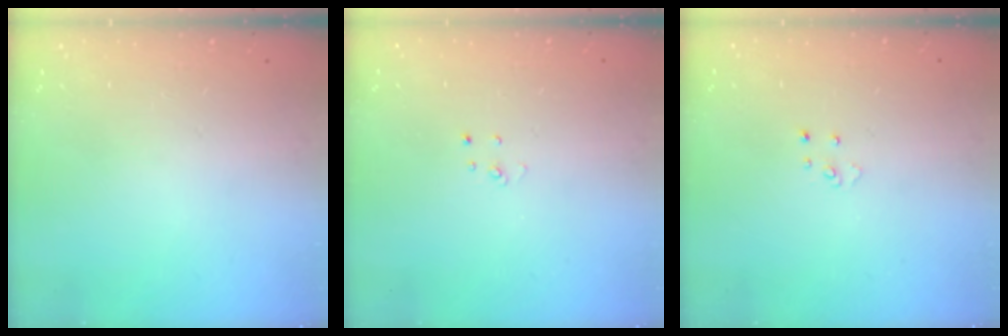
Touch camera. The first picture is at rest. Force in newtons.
{"total": 2.7, "press": 2.7, "slide": 0.3}
{"total": 3.2, "press": 3.2, "slide": 0.3}